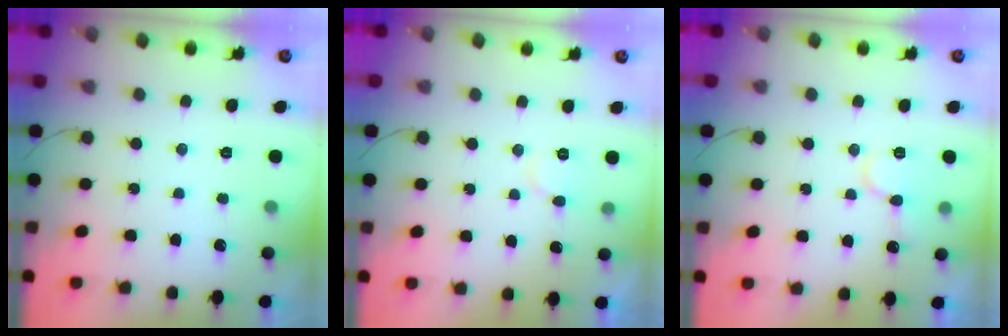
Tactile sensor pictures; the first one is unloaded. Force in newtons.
{"total": 5.7, "press": 5.7, "slide": 0.5}
{"total": 9.2, "press": 9.1, "slide": 1.4}